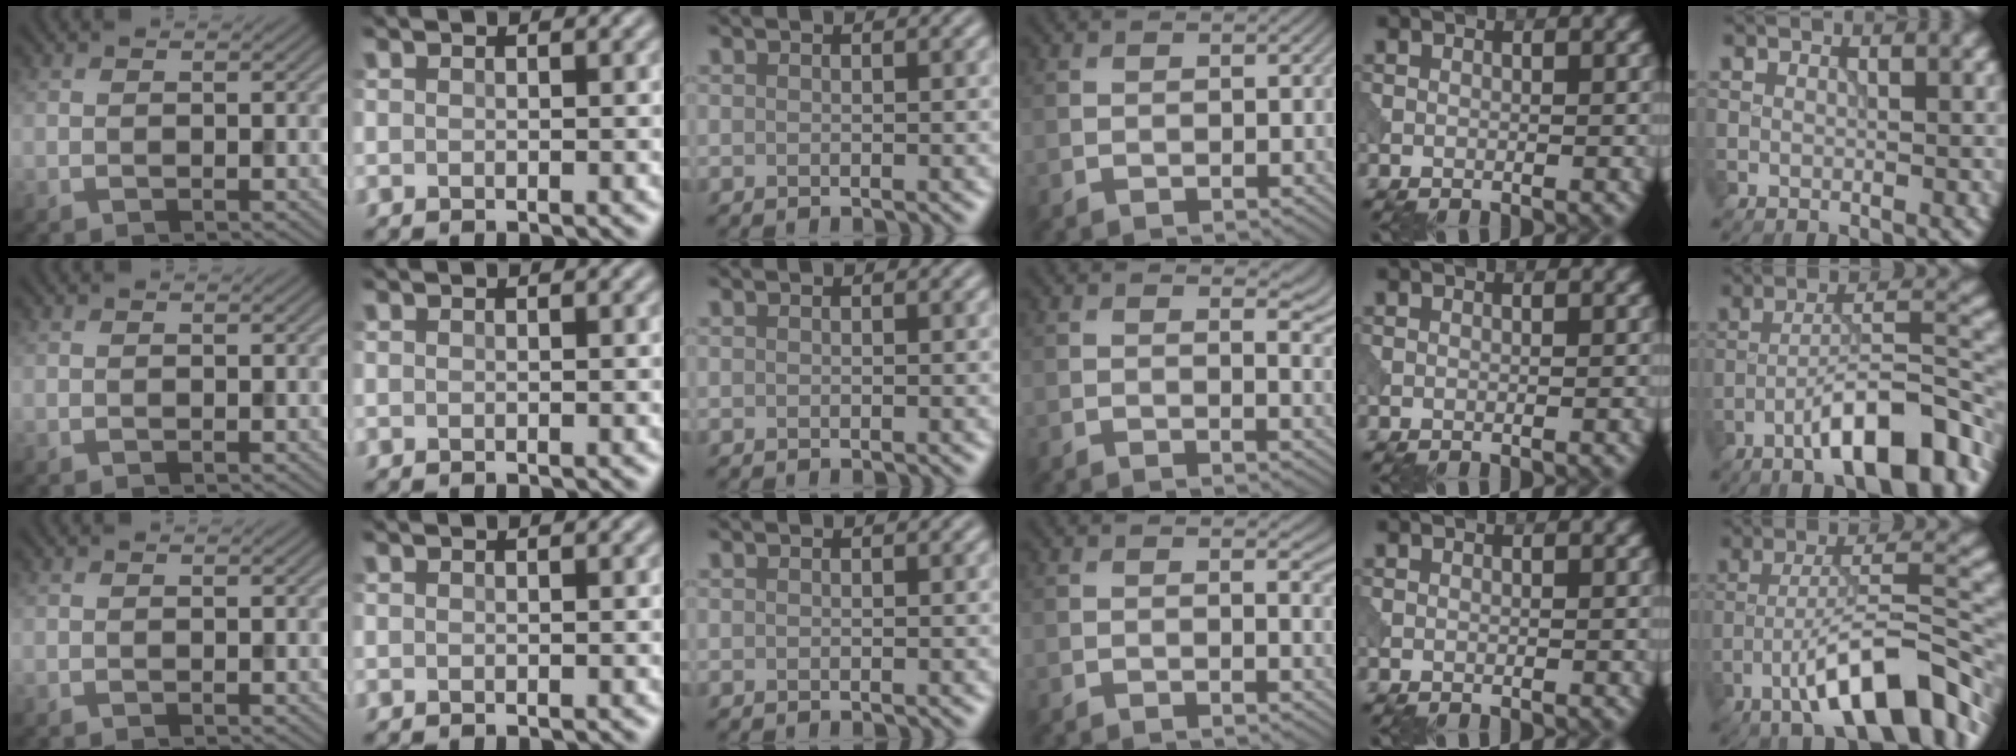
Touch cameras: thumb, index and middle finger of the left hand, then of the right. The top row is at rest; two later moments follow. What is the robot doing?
{"motion": "pour", "object": "beaker"}